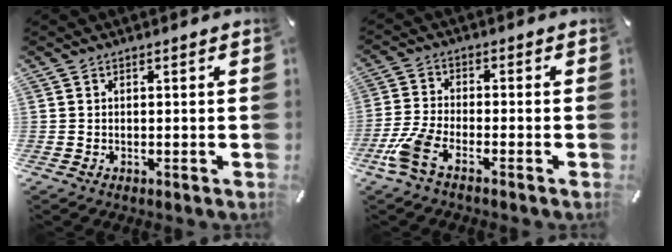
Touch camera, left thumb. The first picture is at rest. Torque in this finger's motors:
{"motor_torque": [-0.20, 0.76, 0.12, 0.10, 0.13]}